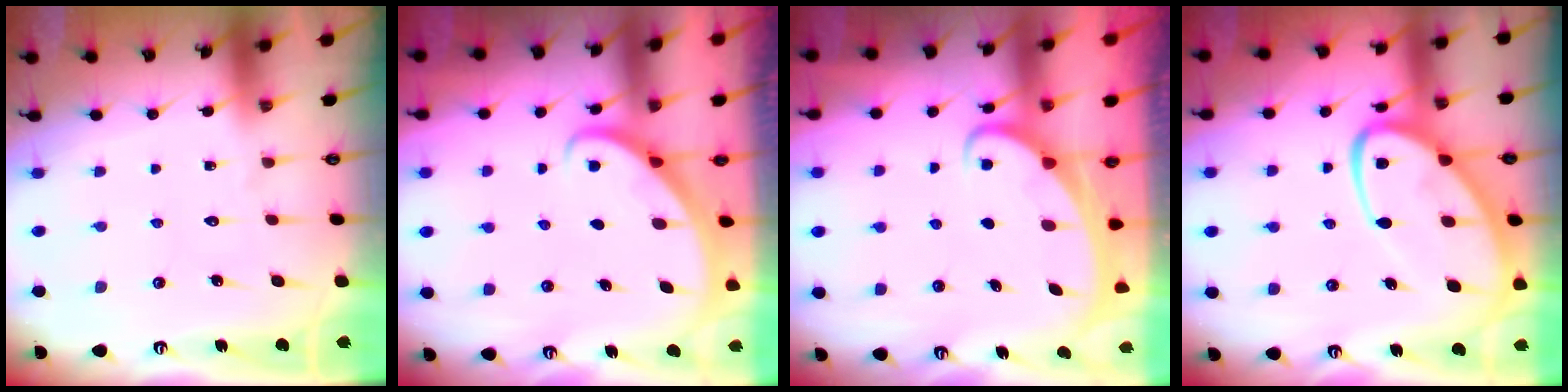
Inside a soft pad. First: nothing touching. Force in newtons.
{"total": 2.9, "press": 2.9, "slide": 0.2}
{"total": 2.4, "press": 2.3, "slide": 0.3}
{"total": 15.6, "press": 15.5, "slide": 1.5}